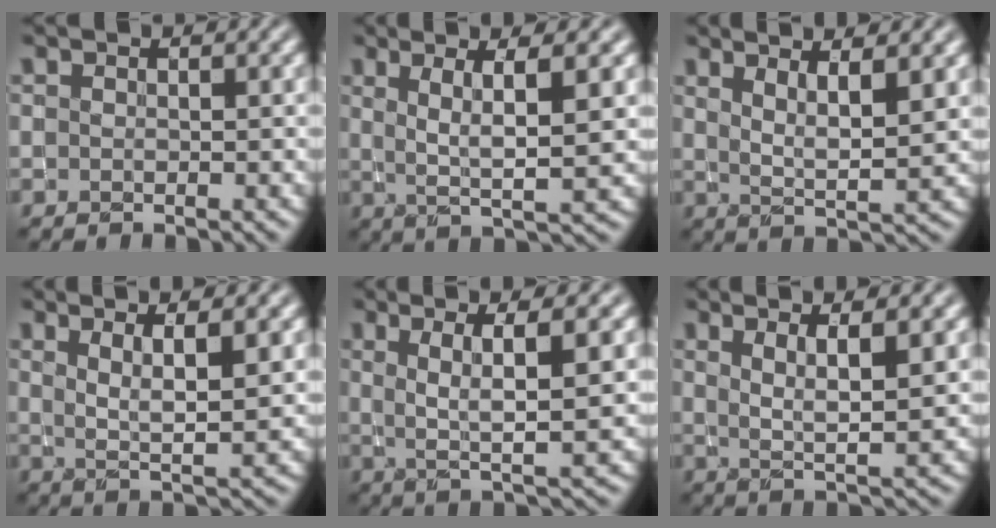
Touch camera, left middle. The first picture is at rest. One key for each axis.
{"total": 5.1, "fx": 1.4, "fy": 1.0, "fz": 4.9, "tx": -0.086, "ty": -0.002, "tz": 0.027}
{"total": 4.2, "fx": 2.3, "fy": 0.8, "fz": 3.4, "tx": -0.060, "ty": -0.009, "tz": 0.043}
{"total": 4.5, "fx": 1.7, "fy": 0.9, "fz": 4.0, "tx": -0.070, "ty": -0.008, "tz": 0.032}
{"total": 5.7, "fx": 1.3, "fy": 1.2, "fz": 5.4, "tx": -0.094, "ty": 0.002, "tz": 0.025}
{"total": 4.3, "fx": 1.7, "fy": 0.8, "fz": 3.9, "tx": -0.068, "ty": -0.008, "tz": 0.033}